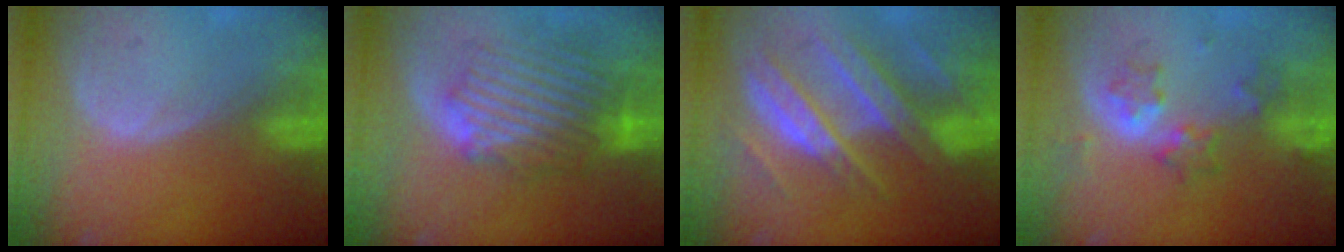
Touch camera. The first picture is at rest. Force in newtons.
{"total": 8.9, "press": 8.6, "slide": 2.3}
{"total": 10.2, "press": 10.2, "slide": 1.0}
{"total": 5.3, "press": 5.2, "slide": 0.9}